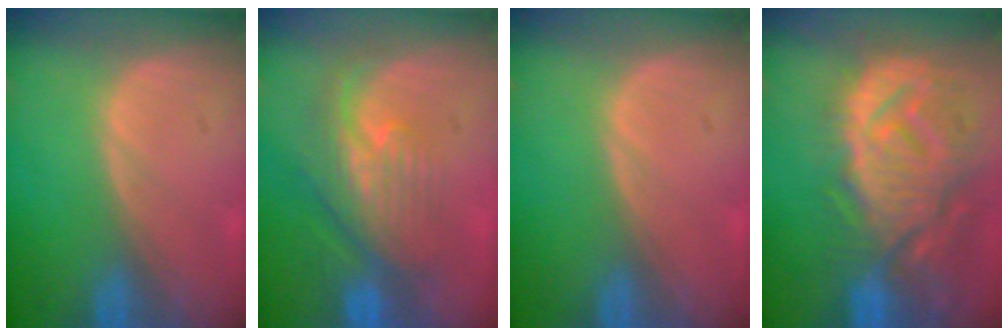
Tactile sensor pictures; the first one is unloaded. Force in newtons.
{"total": 8.0, "press": 7.2, "slide": 3.3}
{"total": 0.0}
{"total": 13.6, "press": 11.8, "slide": 6.7}